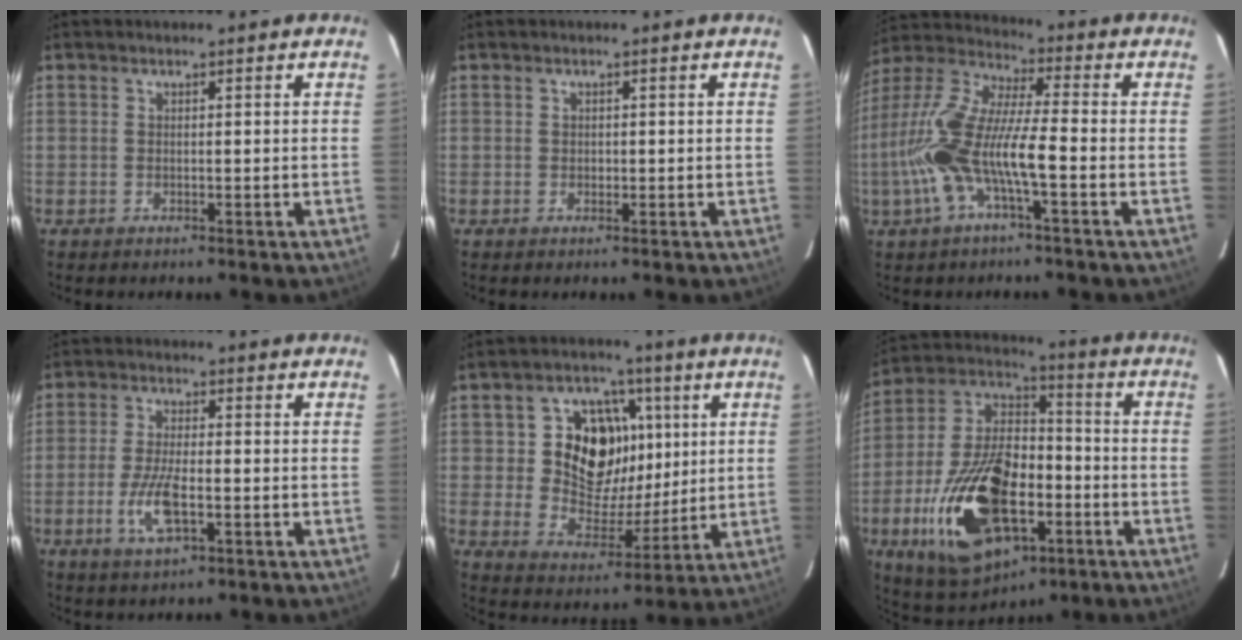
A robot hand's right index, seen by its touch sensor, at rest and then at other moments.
{"total": 0.6, "force": [0.0, 0.6, 0.1], "torque": [0.000, 0.001, 0.000]}
{"total": 15.5, "force": [-4.1, 3.0, 14.7], "torque": [-0.301, 0.000, -0.083]}
{"total": 7.7, "force": [-2.4, 2.6, 6.9], "torque": [-0.146, -0.008, -0.047]}
{"total": 13.8, "force": [3.2, 11.6, 6.8], "torque": [-0.137, 0.006, 0.064]}
{"total": 25.0, "force": [-8.8, 13.4, 19.1], "torque": [-0.397, -0.005, -0.135]}